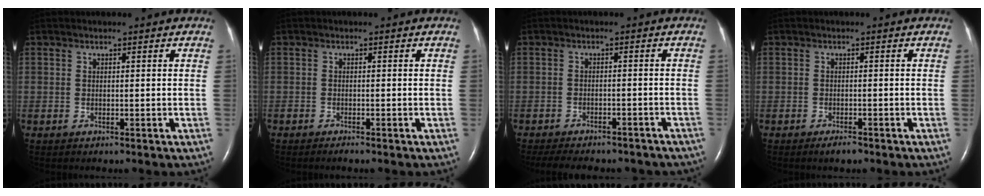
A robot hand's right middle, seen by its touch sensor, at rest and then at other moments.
{"total": 0.8, "force": [-0.7, 0.0, 0.4], "torque": [-0.012, -0.002, -0.012]}
{"total": 16.5, "force": [-14.2, 5.3, 6.7], "torque": [-0.144, -0.011, -0.172]}
{"total": 1.5, "force": [-1.2, 0.4, 0.9], "torque": [-0.020, -0.003, -0.016]}